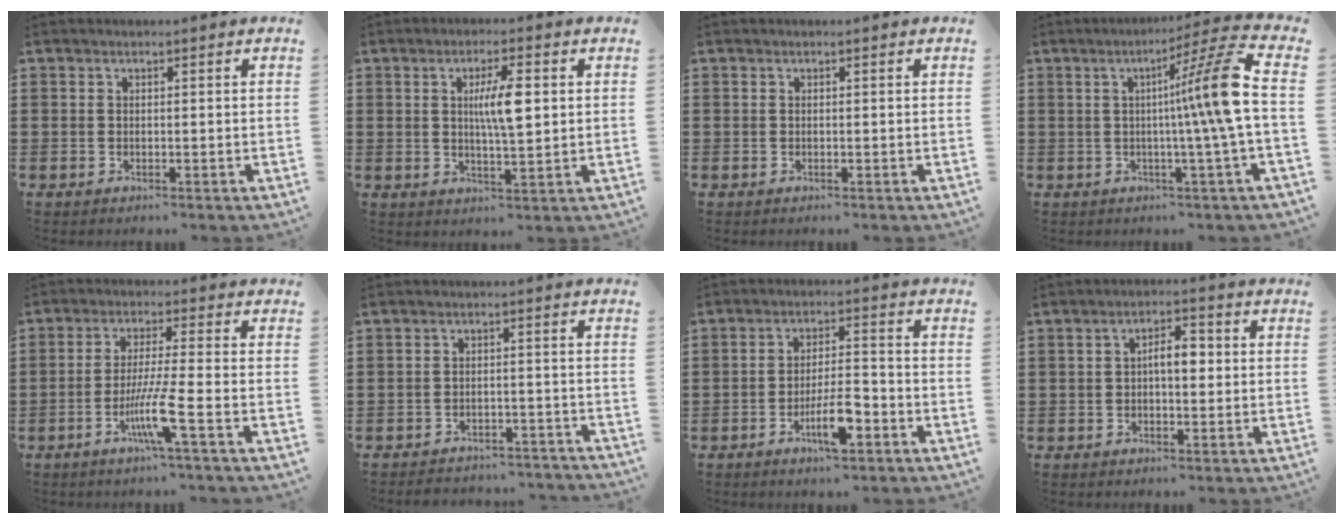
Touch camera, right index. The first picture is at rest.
{"total": 6.5, "force": [1.2, 1.5, 6.2], "torque": [-0.120, 0.008, 0.017]}
{"total": 0.0}
{"total": 12.3, "force": [0.8, -1.2, 12.2], "torque": [-0.199, -0.009, -0.005]}
{"total": 7.4, "force": [-3.2, -0.2, 6.6], "torque": [-0.135, -0.017, -0.063]}
{"total": 3.0, "force": [-2.9, 0.4, 0.0], "torque": [-0.007, 0.001, -0.062]}
{"total": 7.2, "force": [-3.3, 2.0, 6.0], "torque": [-0.116, 0.000, -0.061]}
{"total": 4.1, "force": [-0.1, 1.6, 3.7], "torque": [-0.062, 0.007, -0.007]}